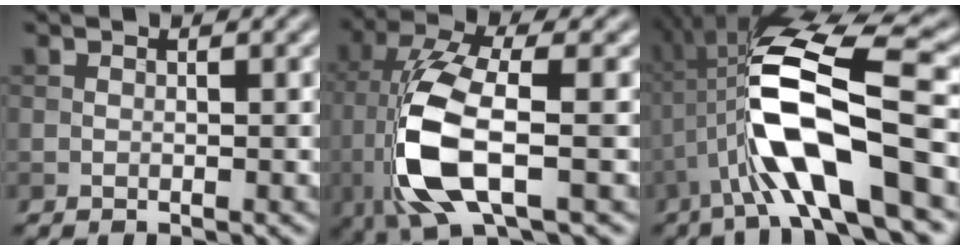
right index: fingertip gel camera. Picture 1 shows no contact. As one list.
[{"total": 9.1, "force": [-2.1, 3.2, 8.2], "torque": [-0.191, 0.004, -0.044]}, {"total": 11.6, "force": [-2.2, 3.3, 10.9], "torque": [-0.214, 0.012, -0.049]}]